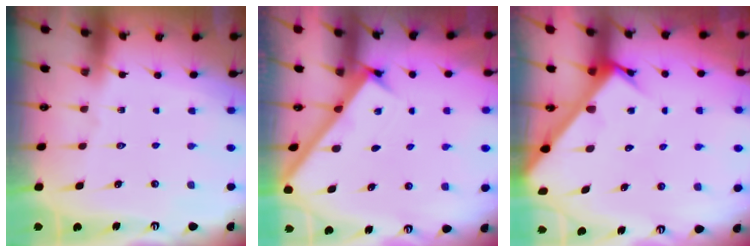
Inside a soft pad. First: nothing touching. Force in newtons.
{"total": 2.3, "press": 2.3, "slide": 0.3}
{"total": 4.6, "press": 4.6, "slide": 0.3}